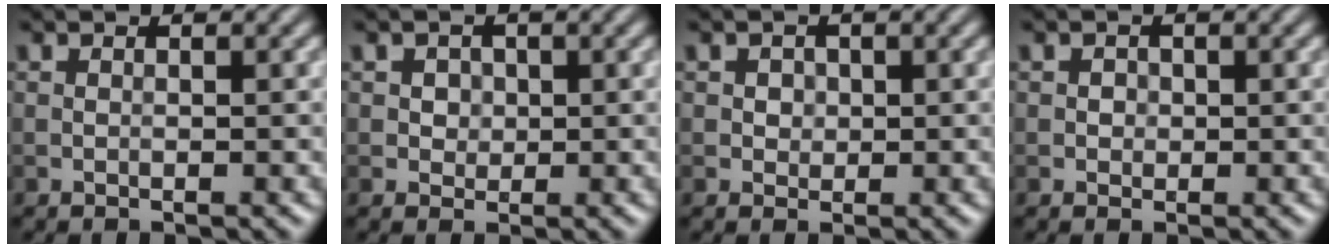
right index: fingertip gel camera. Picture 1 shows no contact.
{"total": 1.6, "force": [0.4, 1.4, 0.6], "torque": [-0.006, 0.002, 0.009]}
{"total": 1.1, "force": [0.3, 1.0, 0.4], "torque": [-0.004, 0.000, 0.004]}
{"total": 0.8, "force": [0.1, 0.7, 0.3], "torque": [0.000, -0.002, 0.000]}